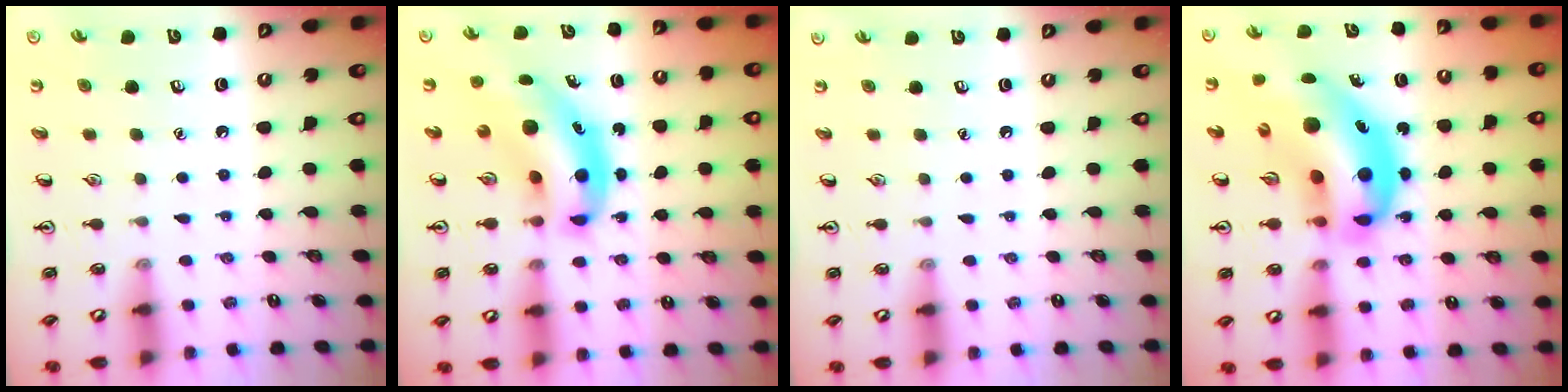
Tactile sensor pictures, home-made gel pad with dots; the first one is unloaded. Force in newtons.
{"total": 10.2, "press": 9.7, "slide": 3.1}
{"total": 0.0}
{"total": 20.8, "press": 20.0, "slide": 5.8}